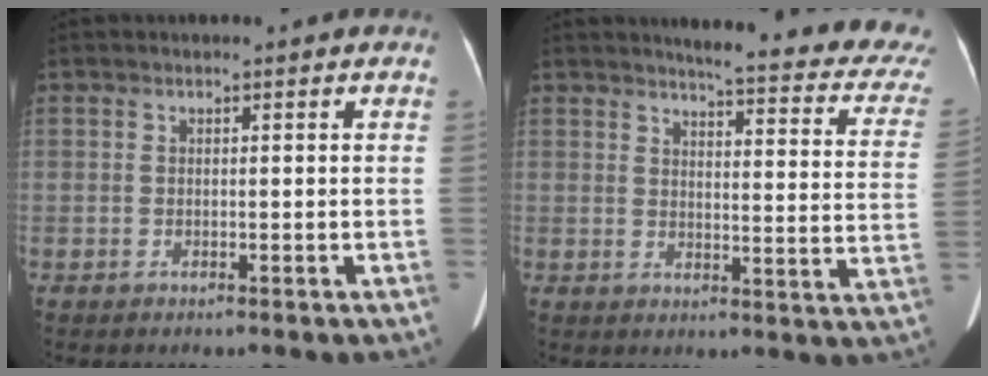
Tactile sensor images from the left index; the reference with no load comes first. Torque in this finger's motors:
{"motor_torque": [-0.27, -0.45, 0.00, 0.03]}